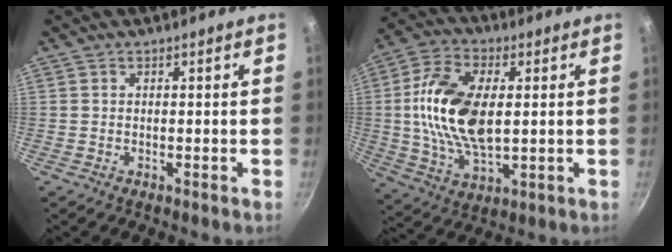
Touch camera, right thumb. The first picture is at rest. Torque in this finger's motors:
{"motor_torque": [2.26, 1.67, 1.47, -0.95, 0.18]}